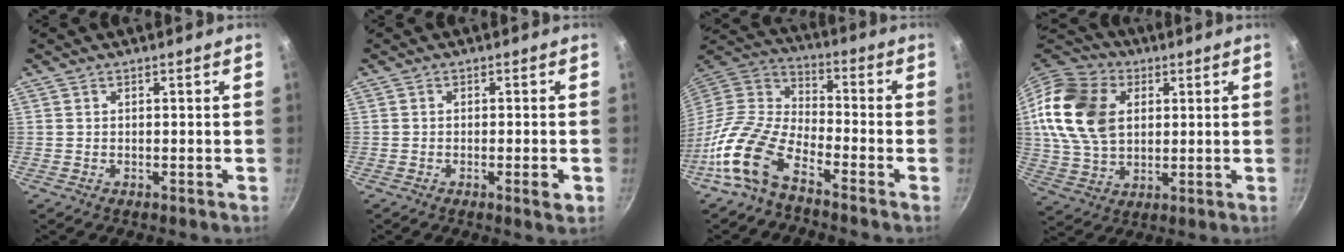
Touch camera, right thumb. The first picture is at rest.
{"total": 2.8, "force": [-1.1, 0.2, 2.6], "torque": [-0.042, 0.002, -0.016]}
{"total": 13.5, "force": [-8.7, 6.0, 8.3], "torque": [-0.161, 0.079, -0.195]}
{"total": 18.5, "force": [4.2, 13.5, 11.9], "torque": [-0.212, 0.001, 0.077]}